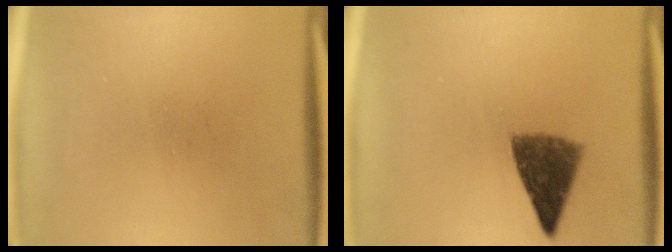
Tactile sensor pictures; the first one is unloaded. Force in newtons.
{"total": 7.2}